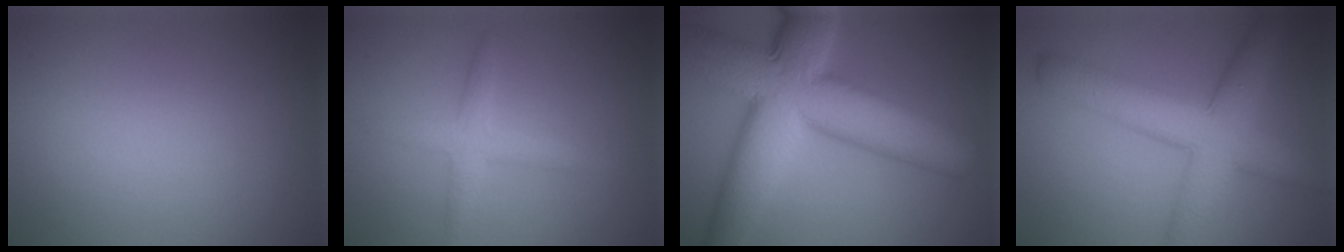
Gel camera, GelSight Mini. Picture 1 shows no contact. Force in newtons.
{"total": 2.5, "press": 2.5, "slide": 0.1}
{"total": 14.3, "press": 14.3, "slide": 0.2}
{"total": 7.4, "press": 7.4, "slide": 0.1}